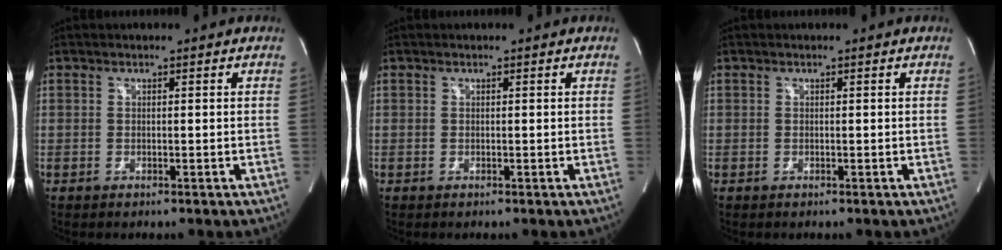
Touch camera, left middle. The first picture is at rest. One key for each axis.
{"total": 0.0}
{"total": 0.0}